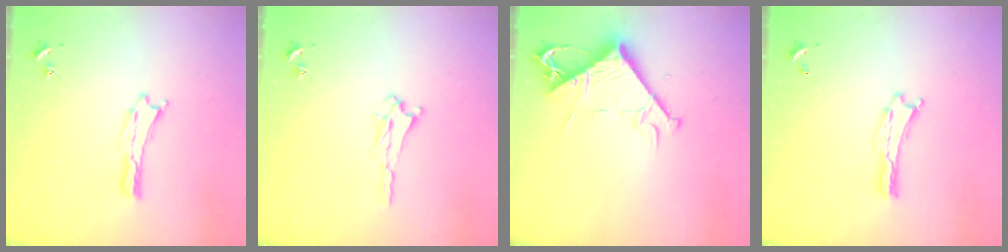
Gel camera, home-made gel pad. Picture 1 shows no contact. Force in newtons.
{"total": 2.0, "press": 2.0, "slide": 0.5}
{"total": 8.2, "press": 8.1, "slide": 1.1}
{"total": 0.0}